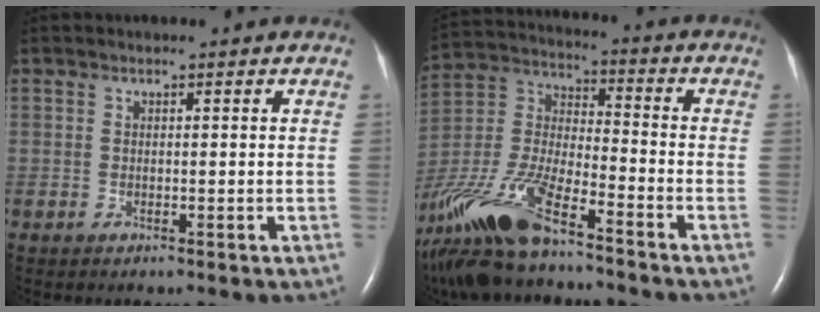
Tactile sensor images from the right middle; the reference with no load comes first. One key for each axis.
{"total": 19.9, "fx": -14.6, "fy": 4.5, "fz": 12.8, "tx": -0.322, "ty": -0.035, "tz": -0.280}